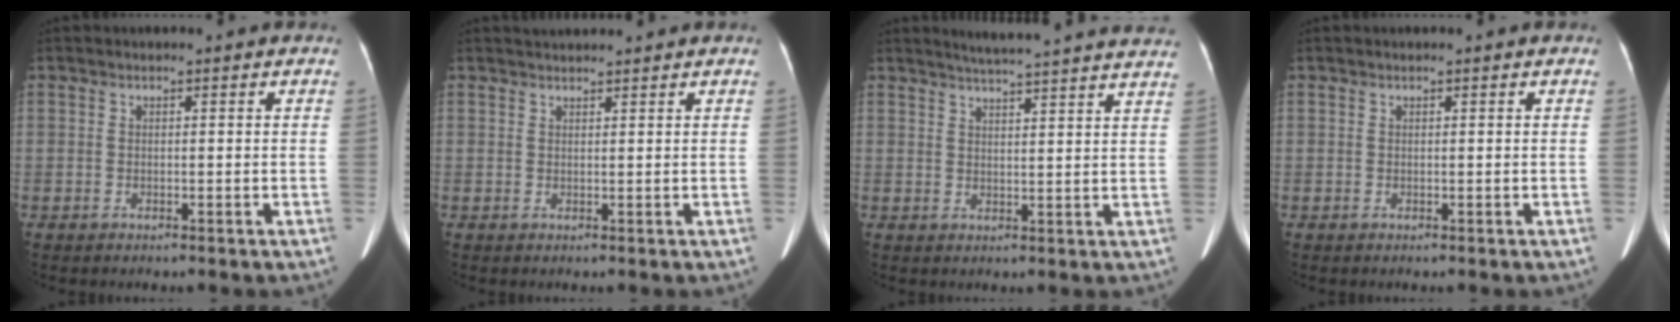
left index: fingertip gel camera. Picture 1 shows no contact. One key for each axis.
{"total": 2.3, "fx": 2.2, "fy": -0.2, "fz": 0.5, "tx": -0.005, "ty": 0.026, "tz": 0.042}
{"total": 17.3, "fx": 16.1, "fy": -0.3, "fz": 6.4, "tx": -0.098, "ty": -0.017, "tz": 0.196}
{"total": 0.0}